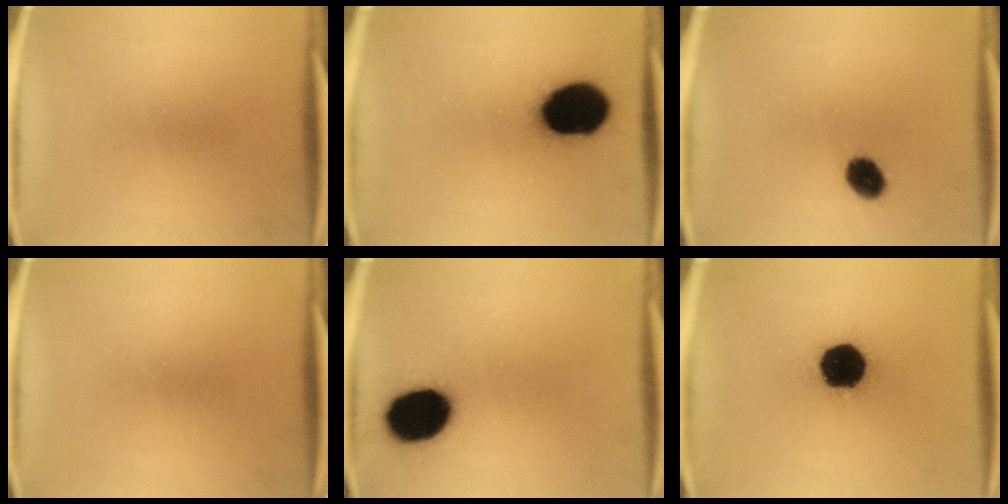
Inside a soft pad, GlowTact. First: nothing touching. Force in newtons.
{"total": 20.1}
{"total": 5.8}
{"total": 0.0}
{"total": 16.0}
{"total": 18.2}